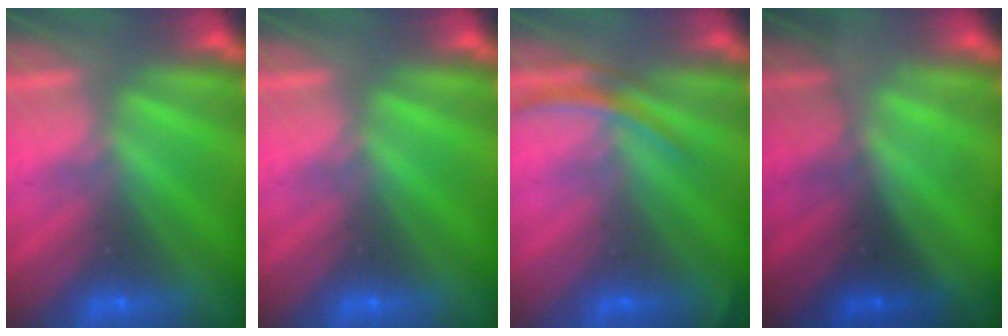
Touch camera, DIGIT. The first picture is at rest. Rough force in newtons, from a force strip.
{"total": 0.0}
{"total": 2.8}
{"total": 1.4}